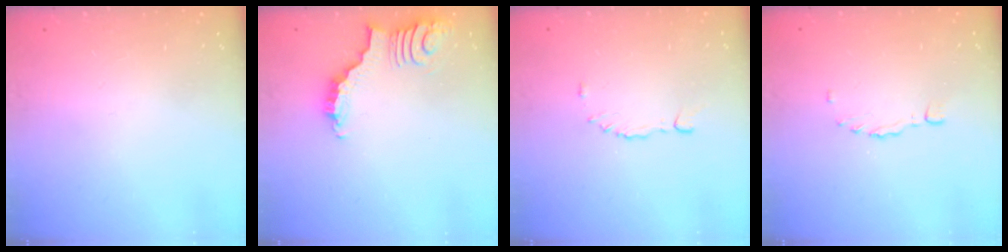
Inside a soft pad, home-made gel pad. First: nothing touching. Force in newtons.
{"total": 3.7, "press": 3.7, "slide": 0.7}
{"total": 5.9, "press": 5.9, "slide": 0.7}
{"total": 0.6, "press": 0.5, "slide": 0.3}